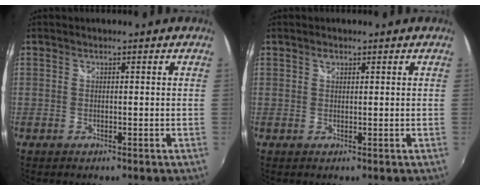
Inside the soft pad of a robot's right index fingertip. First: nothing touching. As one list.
[{"total": 1.0, "force": [0.5, 0.7, 0.5], "torque": [-0.008, 0.003, 0.008]}]